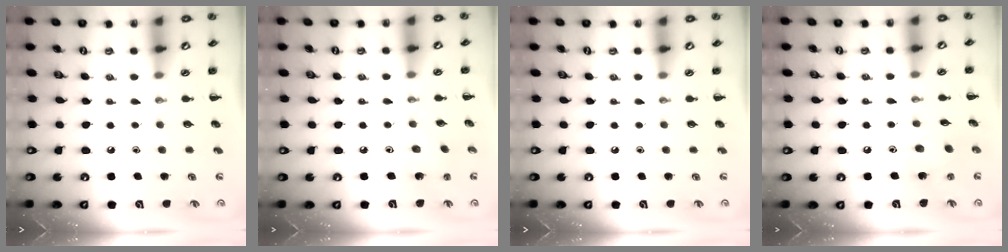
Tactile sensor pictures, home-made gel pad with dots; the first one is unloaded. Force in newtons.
{"total": 1.4, "press": 1.2, "slide": 0.6}
{"total": 0.0}
{"total": 6.3, "press": 6.3, "slide": 0.7}